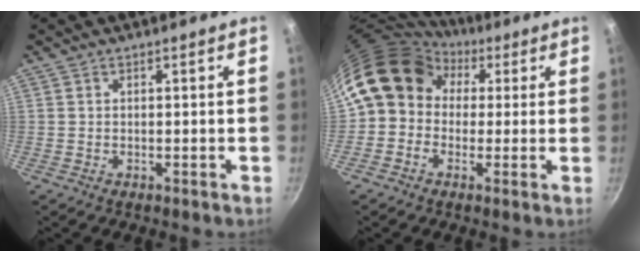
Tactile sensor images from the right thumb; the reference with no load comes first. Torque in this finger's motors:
{"motor_torque": [1.43, 2.77, 1.04, -1.00, 0.41]}